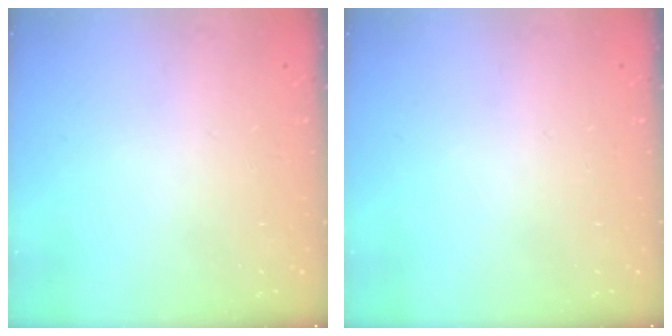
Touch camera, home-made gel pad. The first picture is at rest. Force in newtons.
{"total": 0.0}